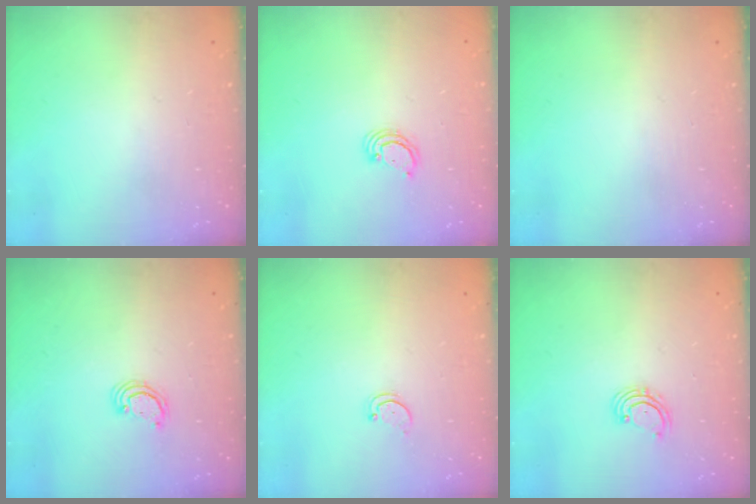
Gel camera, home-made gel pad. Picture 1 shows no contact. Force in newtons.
{"total": 2.7, "press": 2.7, "slide": 0.2}
{"total": 0.0}
{"total": 2.6, "press": 2.5, "slide": 0.3}
{"total": 1.6, "press": 1.6, "slide": 0.4}
{"total": 2.5, "press": 2.4, "slide": 0.4}